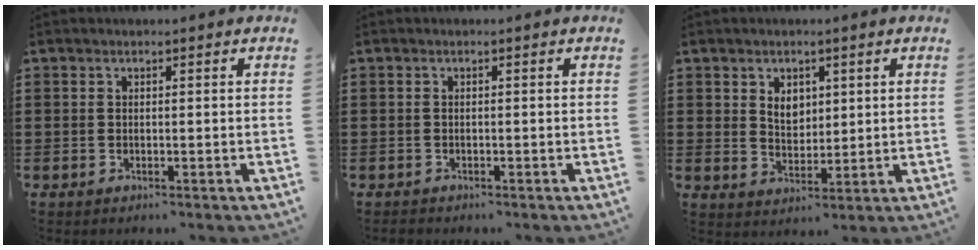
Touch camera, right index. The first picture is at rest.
{"total": 0.6, "force": [-0.6, 0.1, 0.0], "torque": [-0.001, 0.000, -0.013]}
{"total": 3.5, "force": [1.5, 2.6, 1.8], "torque": [-0.036, 0.006, 0.025]}